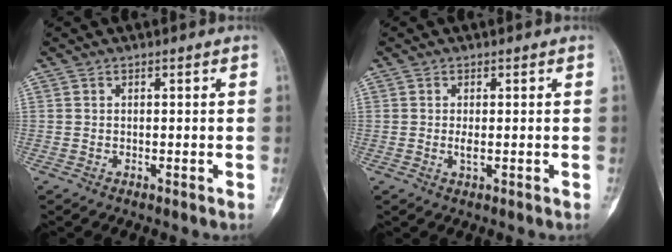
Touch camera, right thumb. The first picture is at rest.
{"total": 1.4, "force": [-0.1, 0.4, 1.3], "torque": [-0.027, -0.003, 0.001]}